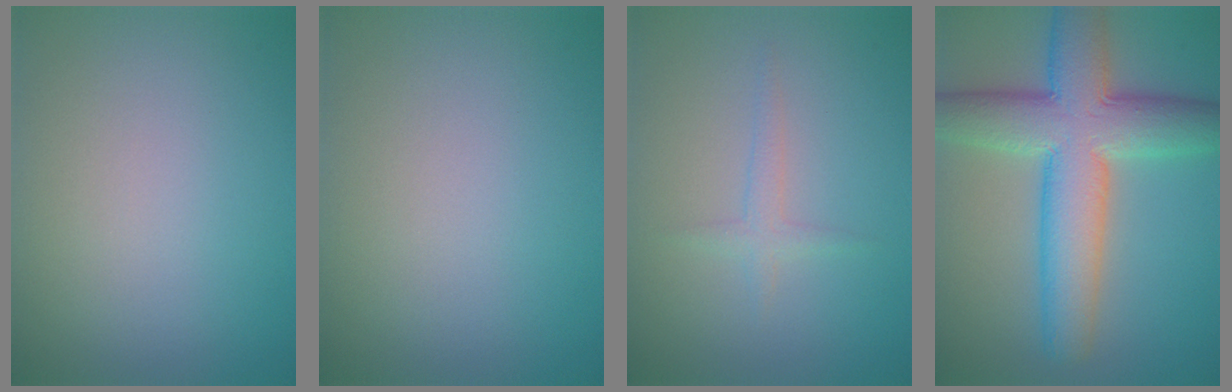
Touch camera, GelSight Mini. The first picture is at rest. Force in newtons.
{"total": 0.0}
{"total": 1.3, "press": 1.3, "slide": 0.1}
{"total": 9.8, "press": 9.8, "slide": 0.3}